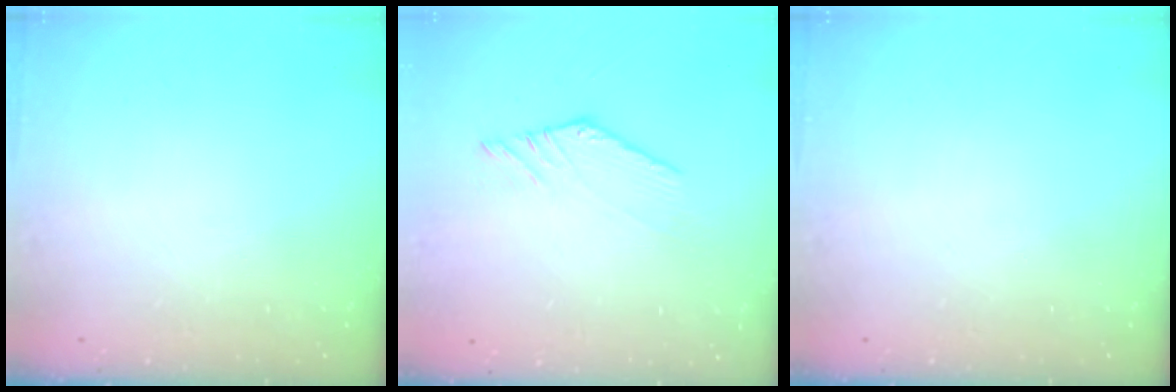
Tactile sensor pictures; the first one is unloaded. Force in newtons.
{"total": 1.5, "press": 1.5, "slide": 0.3}
{"total": 0.0}